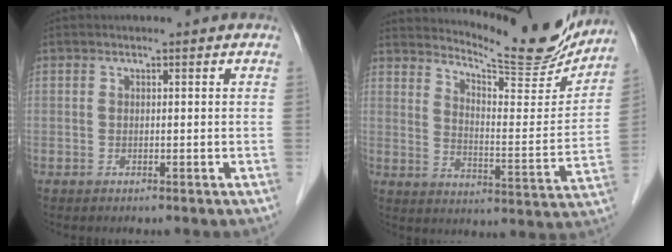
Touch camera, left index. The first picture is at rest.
{"total": 16.2, "force": [15.5, 1.1, 4.7], "torque": [-0.078, -0.056, 0.206]}